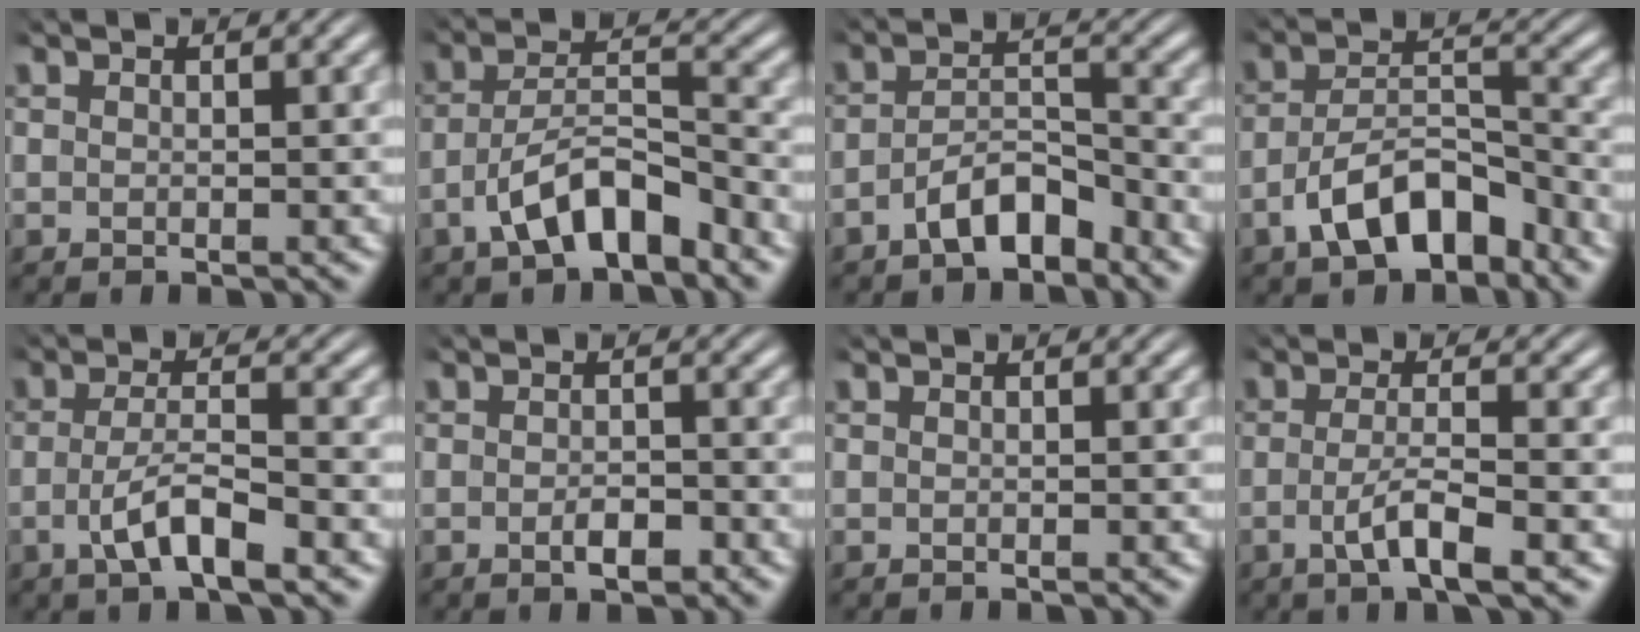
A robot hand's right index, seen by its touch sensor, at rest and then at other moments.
{"total": 5.5, "force": [-3.6, 2.0, 3.7], "torque": [-0.056, -0.006, -0.054]}
{"total": 4.4, "force": [-3.5, 1.5, 2.2], "torque": [-0.025, -0.002, -0.058]}
{"total": 6.3, "force": [-4.0, 2.9, 4.0], "torque": [-0.060, -0.003, -0.065]}
{"total": 4.0, "force": [-1.9, 1.1, 3.4], "torque": [-0.059, -0.010, -0.029]}
{"total": 1.8, "force": [-1.1, 0.7, 1.2], "torque": [-0.015, 0.001, -0.020]}
{"total": 0.0}
{"total": 3.5, "force": [-1.6, 0.4, 3.1], "torque": [-0.060, -0.015, -0.020]}